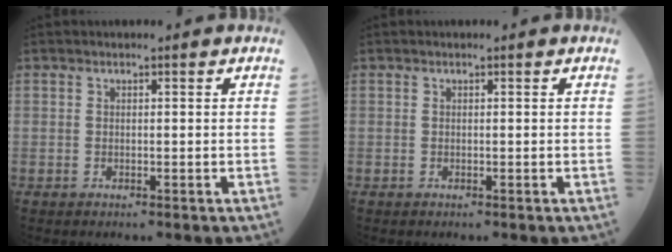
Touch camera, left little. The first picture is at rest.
{"total": 0.0}